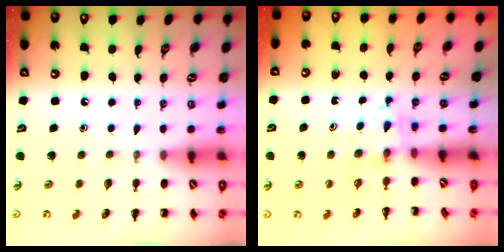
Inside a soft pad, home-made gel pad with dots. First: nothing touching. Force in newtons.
{"total": 2.5, "press": 2.2, "slide": 1.3}